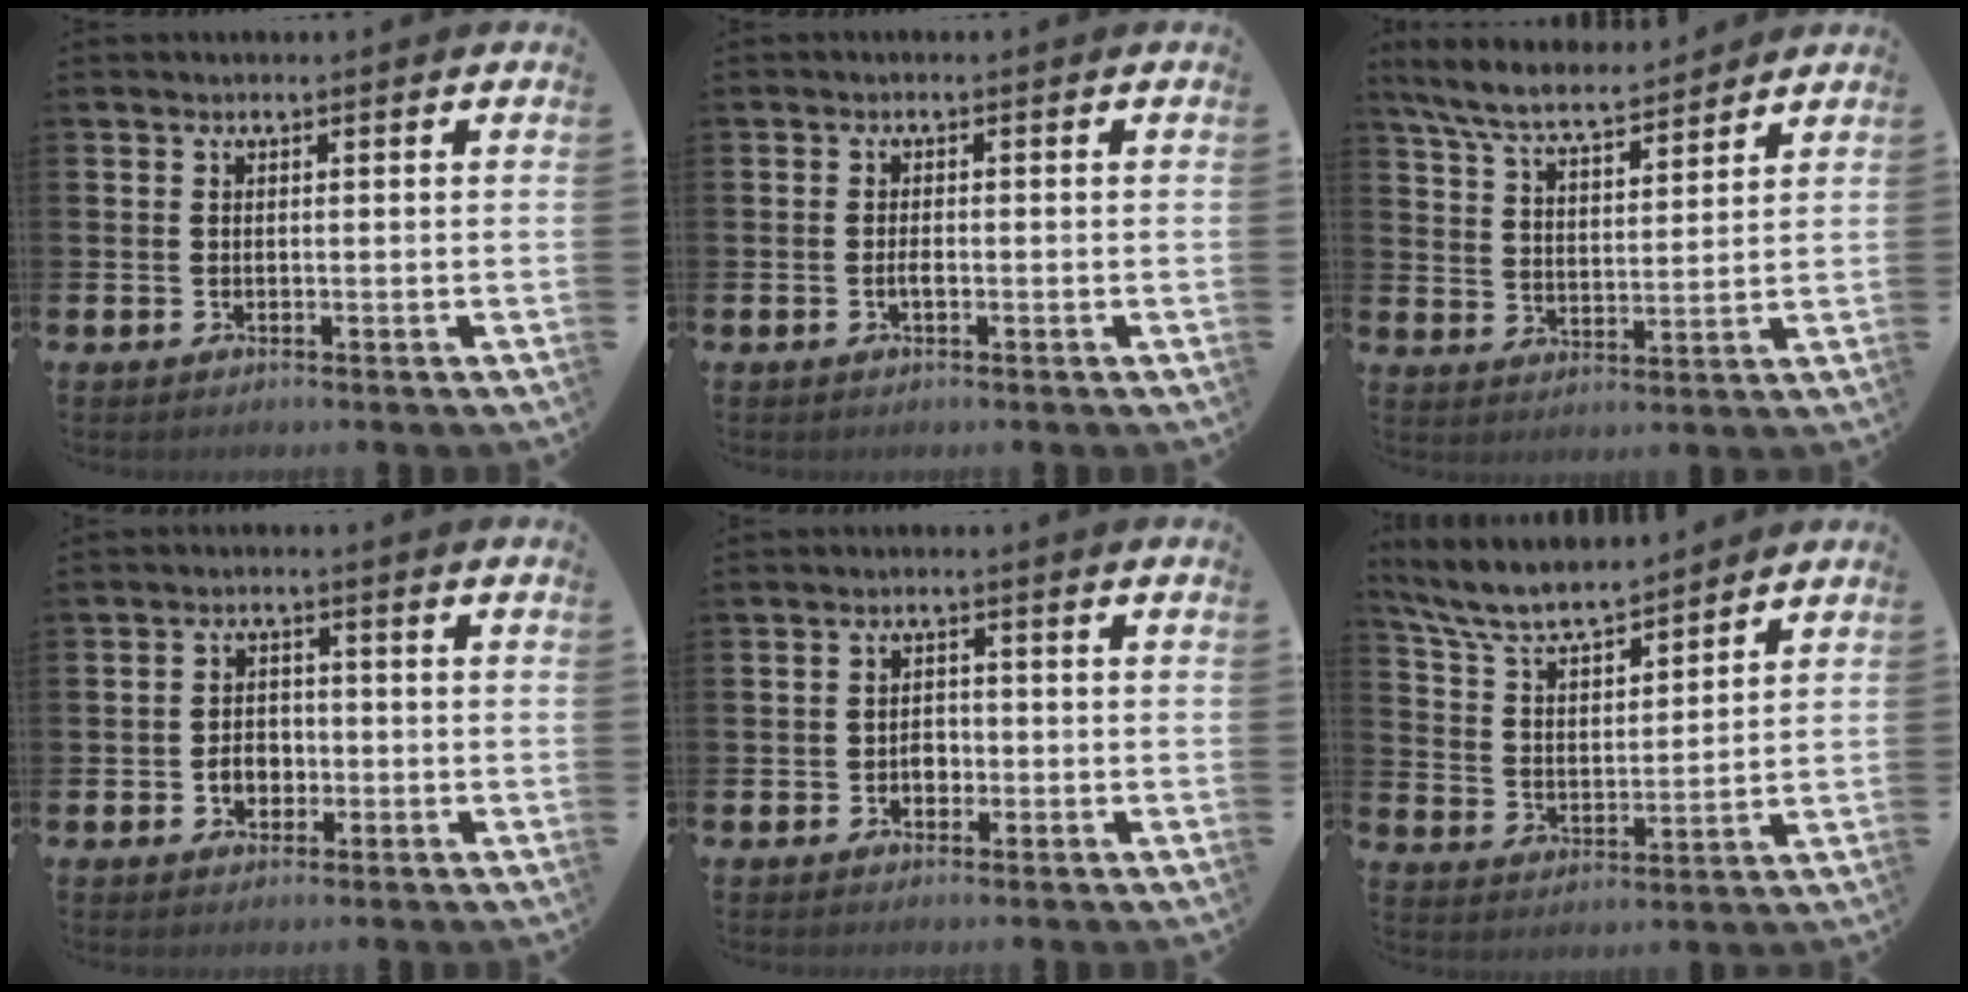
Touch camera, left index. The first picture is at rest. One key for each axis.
{"total": 1.2, "fx": -0.4, "fy": 0.4, "fz": 1.1, "tx": -0.020, "ty": -0.001, "tz": -0.008}
{"total": 7.5, "fx": 7.0, "fy": 1.1, "fz": 2.7, "tx": -0.083, "ty": -0.034, "tz": 0.124}
{"total": 3.1, "fx": -1.0, "fy": 2.5, "fz": 1.7, "tx": -0.019, "ty": -0.003, "tz": -0.025}
{"total": 2.0, "fx": -0.7, "fy": 1.7, "fz": 0.9, "tx": -0.011, "ty": 0.001, "tz": -0.018}
{"total": 7.7, "fx": 7.1, "fy": 1.6, "fz": 2.5, "tx": -0.084, "ty": -0.040, "tz": 0.125}